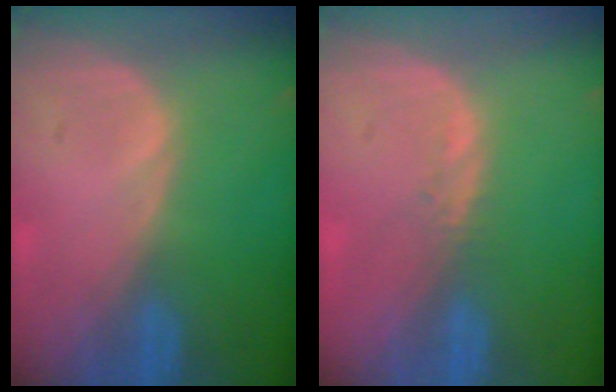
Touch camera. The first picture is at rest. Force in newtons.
{"total": 0.9, "press": 0.8, "slide": 0.4}